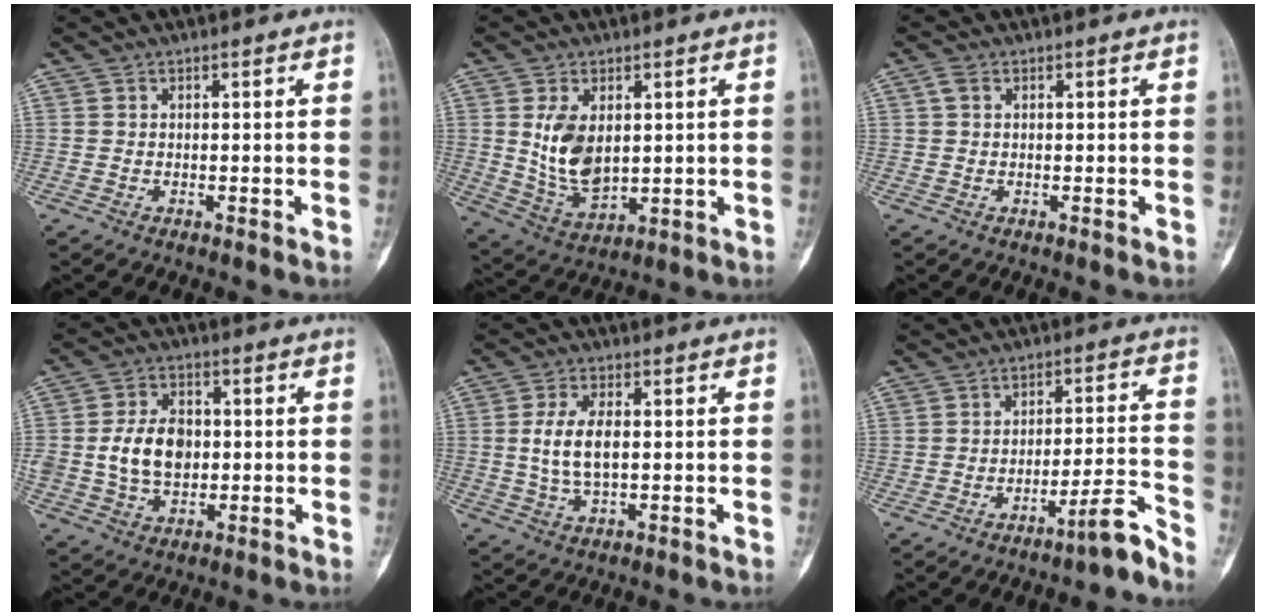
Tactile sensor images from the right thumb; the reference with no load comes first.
{"total": 9.9, "force": [1.8, 5.9, 7.7], "torque": [-0.130, -0.017, 0.051]}
{"total": 1.5, "force": [0.5, 0.9, 1.0], "torque": [-0.025, 0.009, 0.012]}
{"total": 10.4, "force": [0.0, 7.4, 7.3], "torque": [-0.112, 0.008, 0.003]}
{"total": 7.4, "force": [0.5, 3.6, 6.5], "torque": [-0.131, 0.001, 0.010]}
{"total": 6.6, "force": [-5.3, 0.3, 3.9], "torque": [-0.054, 0.063, -0.086]}